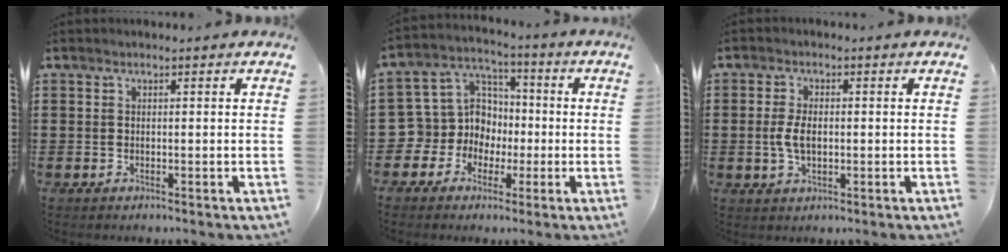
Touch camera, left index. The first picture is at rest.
{"total": 8.9, "force": [-1.4, 8.6, 1.6], "torque": [-0.088, 0.000, -0.028]}
{"total": 4.2, "force": [-0.1, 2.1, 3.7], "torque": [-0.086, 0.001, -0.007]}